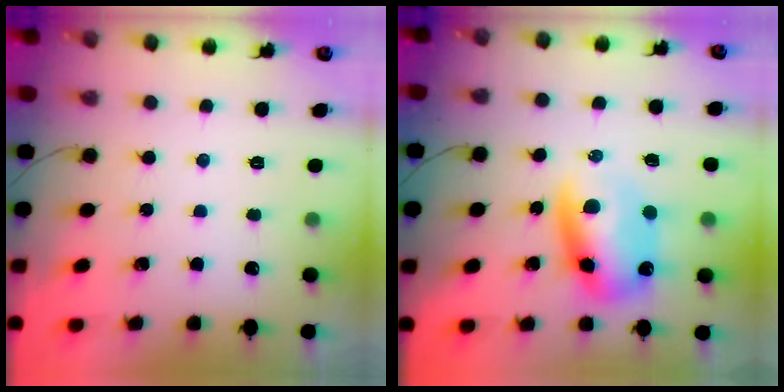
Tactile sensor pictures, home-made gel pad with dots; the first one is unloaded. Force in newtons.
{"total": 10.6, "press": 10.3, "slide": 2.7}